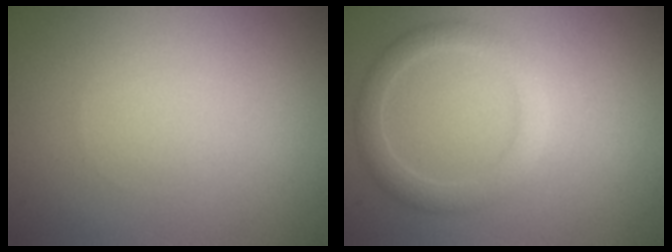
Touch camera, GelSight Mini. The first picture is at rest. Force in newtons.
{"total": 2.7, "press": 2.7, "slide": 0.0}